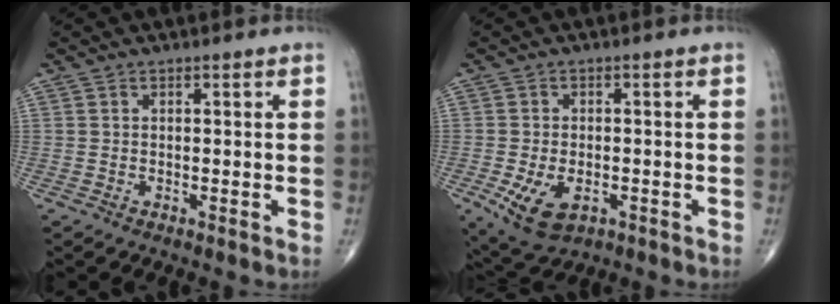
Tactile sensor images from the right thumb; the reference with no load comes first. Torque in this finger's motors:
{"motor_torque": [-0.06, 0.38, 0.42, 0.22, 0.05]}